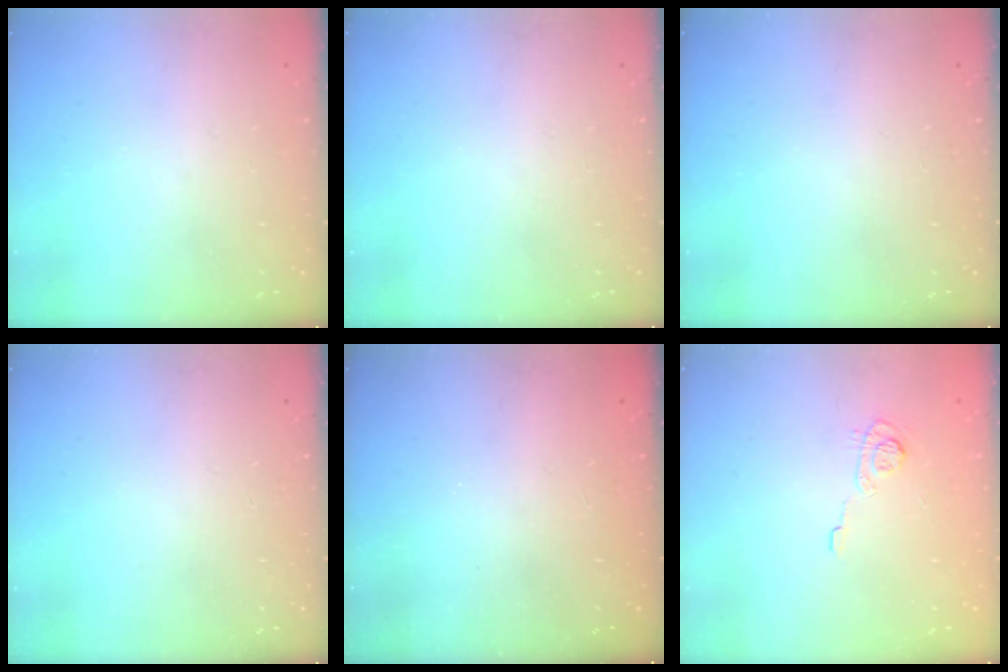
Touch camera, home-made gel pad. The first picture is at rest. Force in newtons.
{"total": 0.0}
{"total": 0.0}
{"total": 0.0}
{"total": 2.4, "press": 2.3, "slide": 0.7}
{"total": 5.8, "press": 5.6, "slide": 1.6}